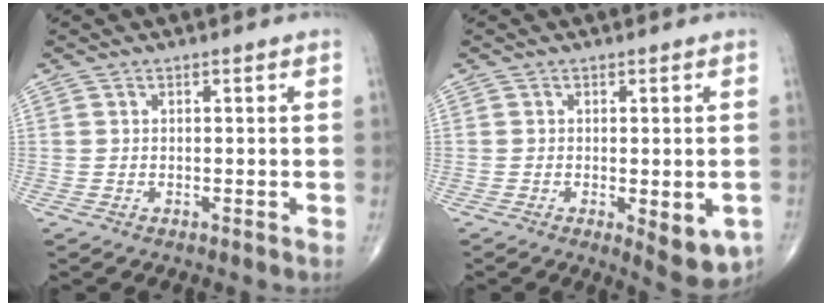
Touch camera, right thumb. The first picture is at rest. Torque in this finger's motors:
{"motor_torque": [-0.08, 0.26, 0.08, -0.06, 0.01]}